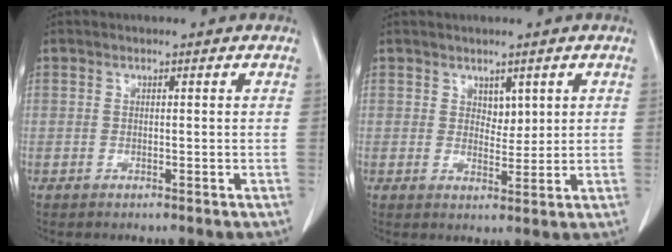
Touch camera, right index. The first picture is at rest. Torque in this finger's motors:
{"motor_torque": [-0.03, 0.18, -0.02, 0.00]}